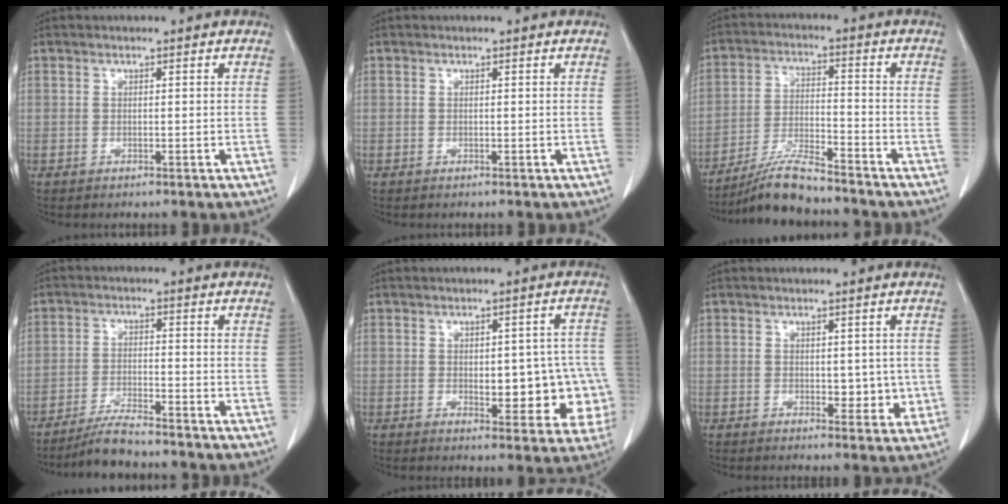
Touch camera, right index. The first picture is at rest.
{"total": 0.0}
{"total": 8.8, "force": [-7.8, 0.5, 4.1], "torque": [-0.079, -0.014, -0.144]}
{"total": 5.6, "force": [-5.1, 0.1, 2.3], "torque": [-0.042, -0.018, -0.095]}
{"total": 11.8, "force": [-1.9, 5.5, 10.2], "torque": [-0.109, 0.020, -0.010]}
{"total": 3.9, "force": [-0.2, 2.3, 3.2], "torque": [-0.031, -0.004, 0.005]}